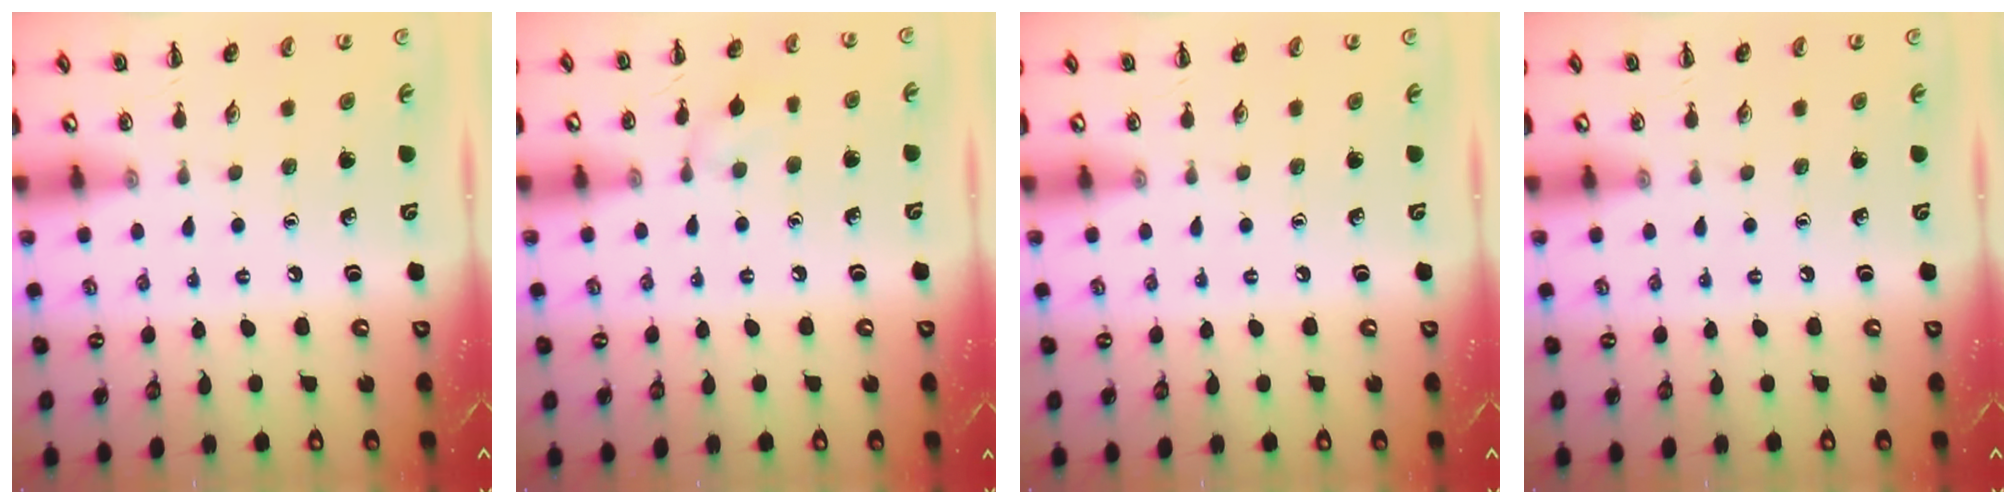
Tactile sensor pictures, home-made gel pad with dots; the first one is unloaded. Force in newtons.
{"total": 6.5, "press": 6.1, "slide": 2.2}
{"total": 0.0}
{"total": 0.0}